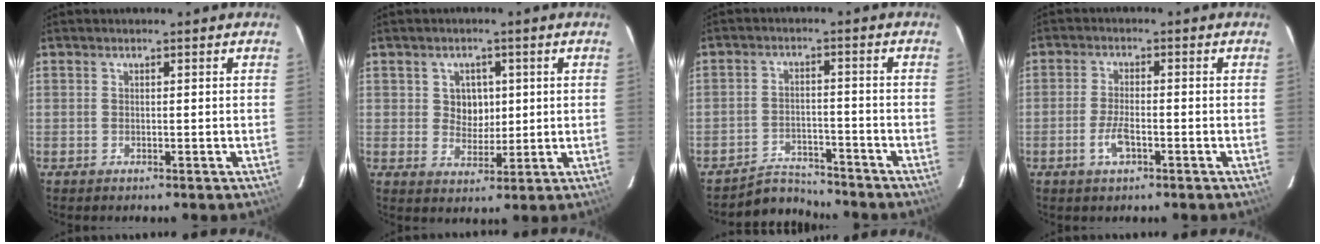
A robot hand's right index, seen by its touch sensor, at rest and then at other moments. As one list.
[{"total": 4.7, "force": [1.0, 4.2, 1.9], "torque": [-0.029, 0.009, 0.020]}, {"total": 5.8, "force": [-5.6, 1.5, -0.5], "torque": [-0.009, 0.017, -0.094]}, {"total": 4.3, "force": [-2.0, 1.5, 3.5], "torque": [-0.077, -0.002, -0.038]}]